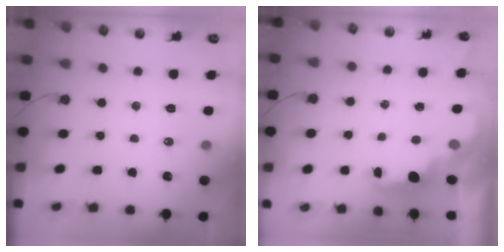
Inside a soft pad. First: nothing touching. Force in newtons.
{"total": 2.1, "press": 1.9, "slide": 0.8}